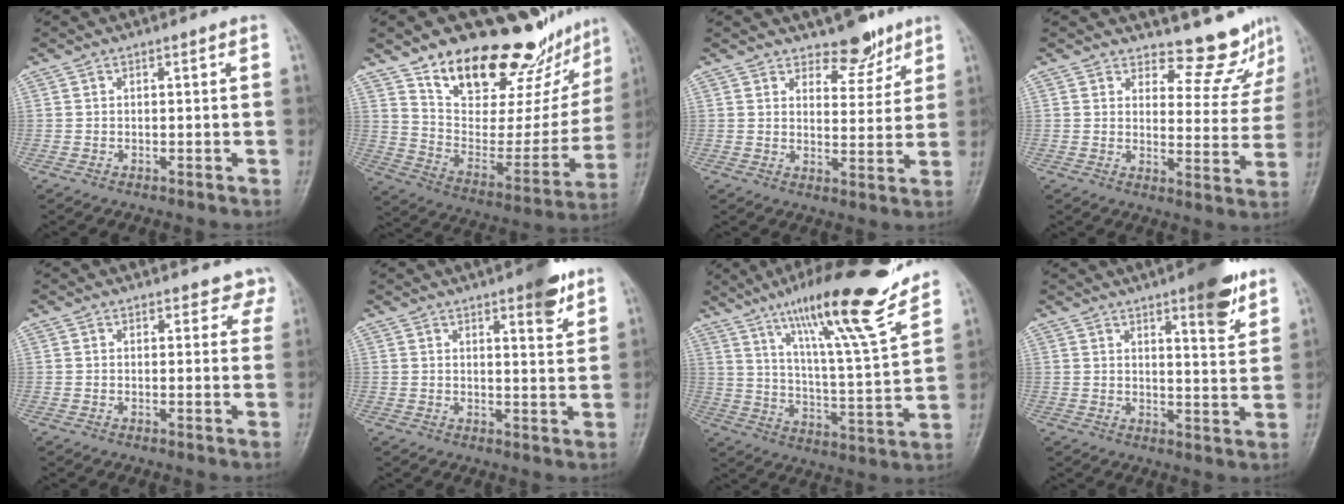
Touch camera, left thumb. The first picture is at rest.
{"total": 27.2, "force": [20.0, 10.8, 14.9], "torque": [-0.178, -0.102, 0.310]}
{"total": 6.2, "force": [4.9, 3.1, 2.1], "torque": [0.003, -0.037, 0.075]}
{"total": 9.2, "force": [8.8, 2.6, 0.8], "torque": [0.021, -0.089, 0.104]}
{"total": 4.1, "force": [3.7, 1.9, 0.1], "torque": [0.037, -0.018, 0.021]}
{"total": 6.7, "force": [4.2, 1.8, 4.9], "torque": [-0.054, -0.022, 0.053]}
{"total": 21.5, "force": [15.6, 2.1, 14.7], "torque": [-0.209, -0.073, 0.252]}
{"total": 9.2, "force": [5.8, 2.2, 6.9], "torque": [-0.079, -0.034, 0.078]}